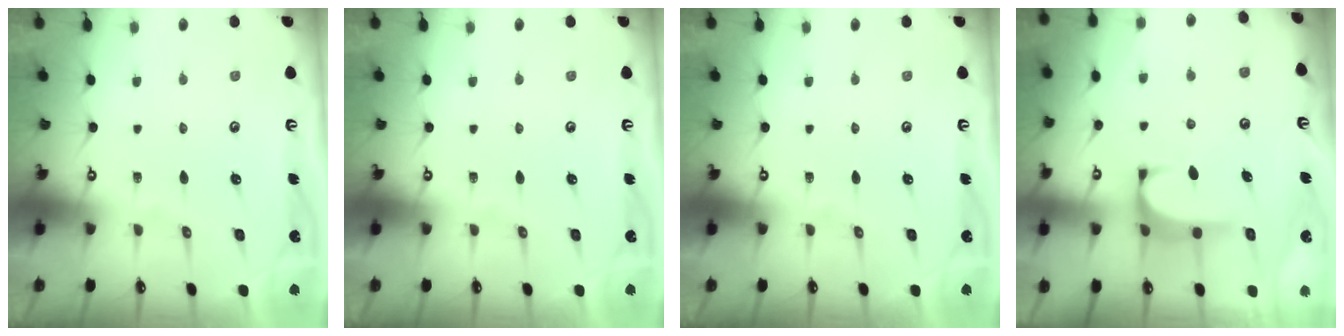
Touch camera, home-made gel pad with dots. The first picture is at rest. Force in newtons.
{"total": 0.0}
{"total": 0.0}
{"total": 1.3, "press": 1.2, "slide": 0.5}